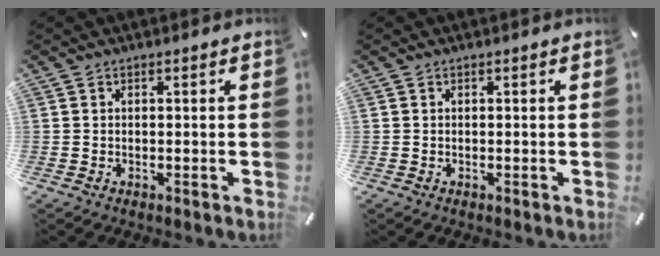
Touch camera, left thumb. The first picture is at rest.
{"total": 0.0}